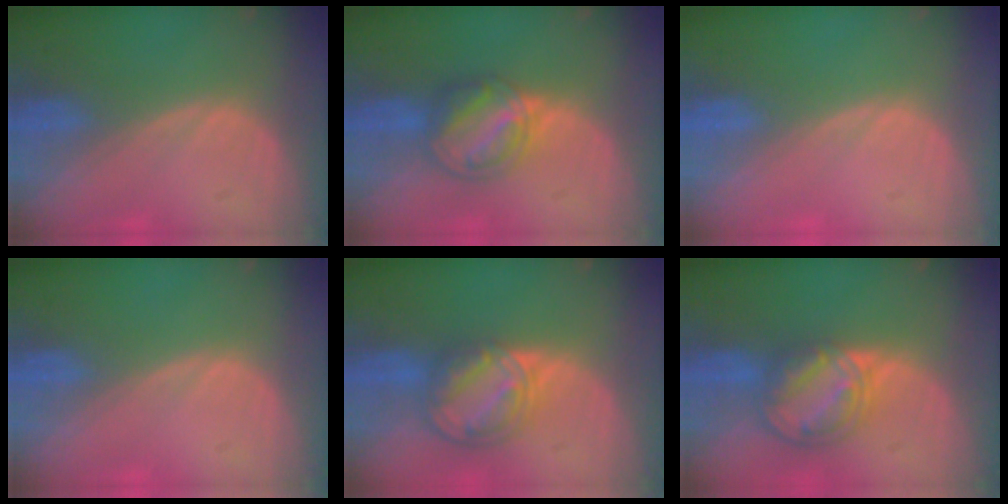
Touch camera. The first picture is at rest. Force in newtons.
{"total": 6.4, "press": 6.2, "slide": 1.7}
{"total": 0.0}
{"total": 0.0}
{"total": 8.1, "press": 7.0, "slide": 4.2}
{"total": 8.2, "press": 7.0, "slide": 4.3}